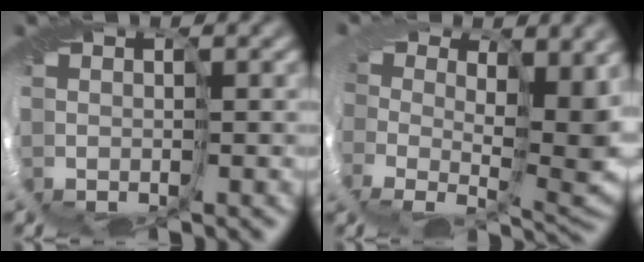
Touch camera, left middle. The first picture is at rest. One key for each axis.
{"total": 5.9, "fx": 1.5, "fy": 2.9, "fz": 4.9, "tx": -0.056, "ty": -0.039, "tz": 0.028}